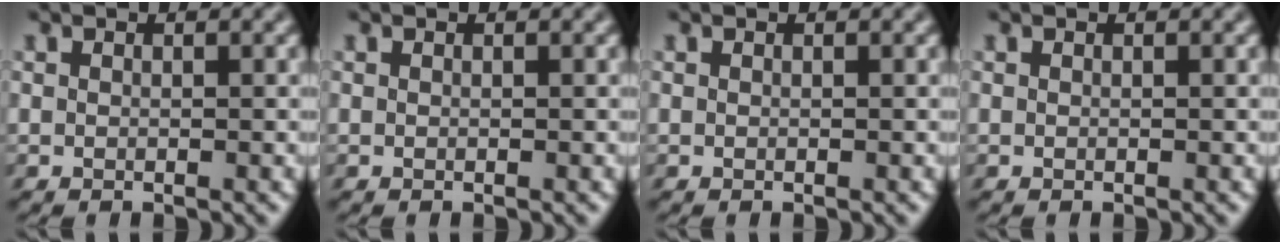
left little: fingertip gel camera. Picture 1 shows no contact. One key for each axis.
{"total": 0.0}
{"total": 0.0}
{"total": 0.0}